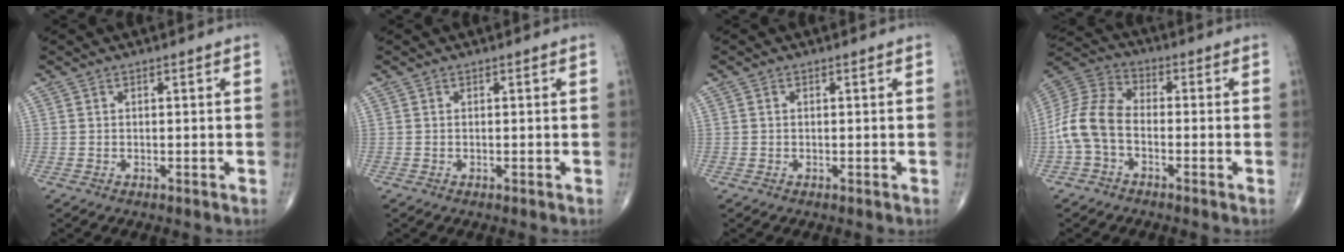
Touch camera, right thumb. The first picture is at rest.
{"total": 0.0}
{"total": 0.0}
{"total": 10.3, "force": [-2.6, 6.6, 7.4], "torque": [-0.154, 0.032, -0.065]}